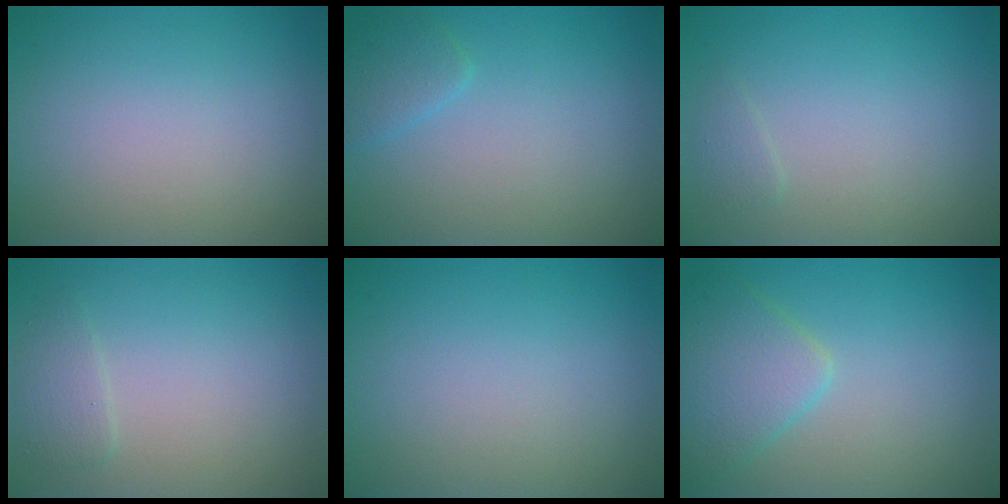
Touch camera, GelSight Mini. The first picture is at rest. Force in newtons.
{"total": 1.6, "press": 1.6, "slide": 0.1}
{"total": 0.8, "press": 0.8, "slide": 0.1}
{"total": 1.4, "press": 1.4, "slide": 0.1}
{"total": 0.0}
{"total": 4.0, "press": 3.9, "slide": 0.2}